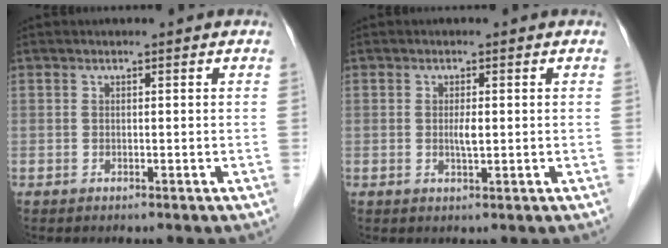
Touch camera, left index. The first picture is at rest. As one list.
[{"total": 1.9, "force": [-1.2, 0.2, 1.5], "torque": [-0.029, -0.007, -0.019]}]